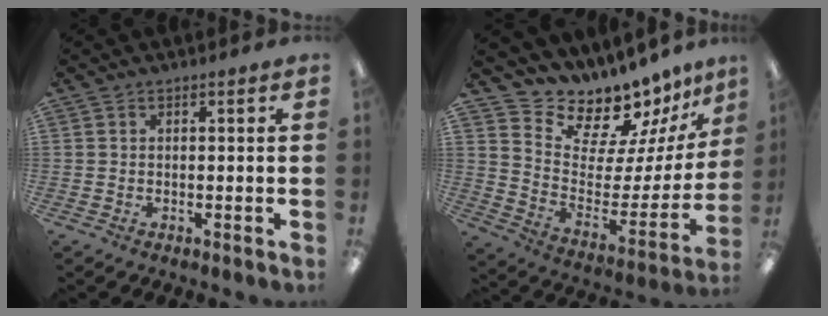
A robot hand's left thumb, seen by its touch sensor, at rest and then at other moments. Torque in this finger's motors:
{"motor_torque": [0.33, 0.26, -0.23, -0.34, 0.03]}